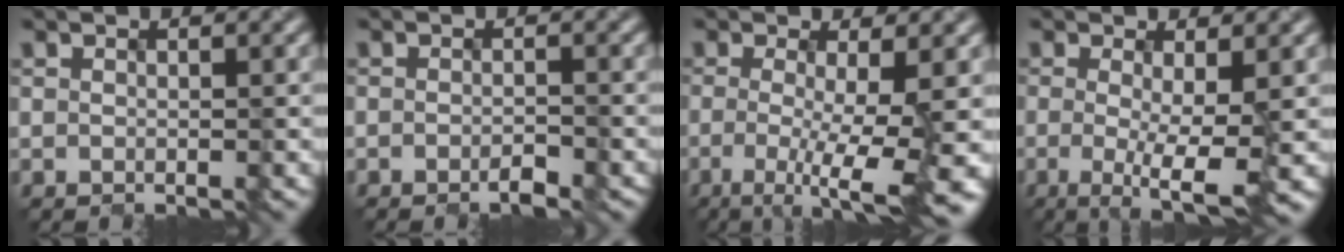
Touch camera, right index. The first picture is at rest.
{"total": 1.4, "force": [-1.1, 0.3, 0.9], "torque": [-0.017, -0.005, -0.013]}
{"total": 8.1, "force": [-1.3, 1.7, 7.8], "torque": [-0.099, -0.011, -0.019]}
{"total": 4.8, "force": [-0.7, 0.9, 4.7], "torque": [-0.066, -0.012, -0.008]}